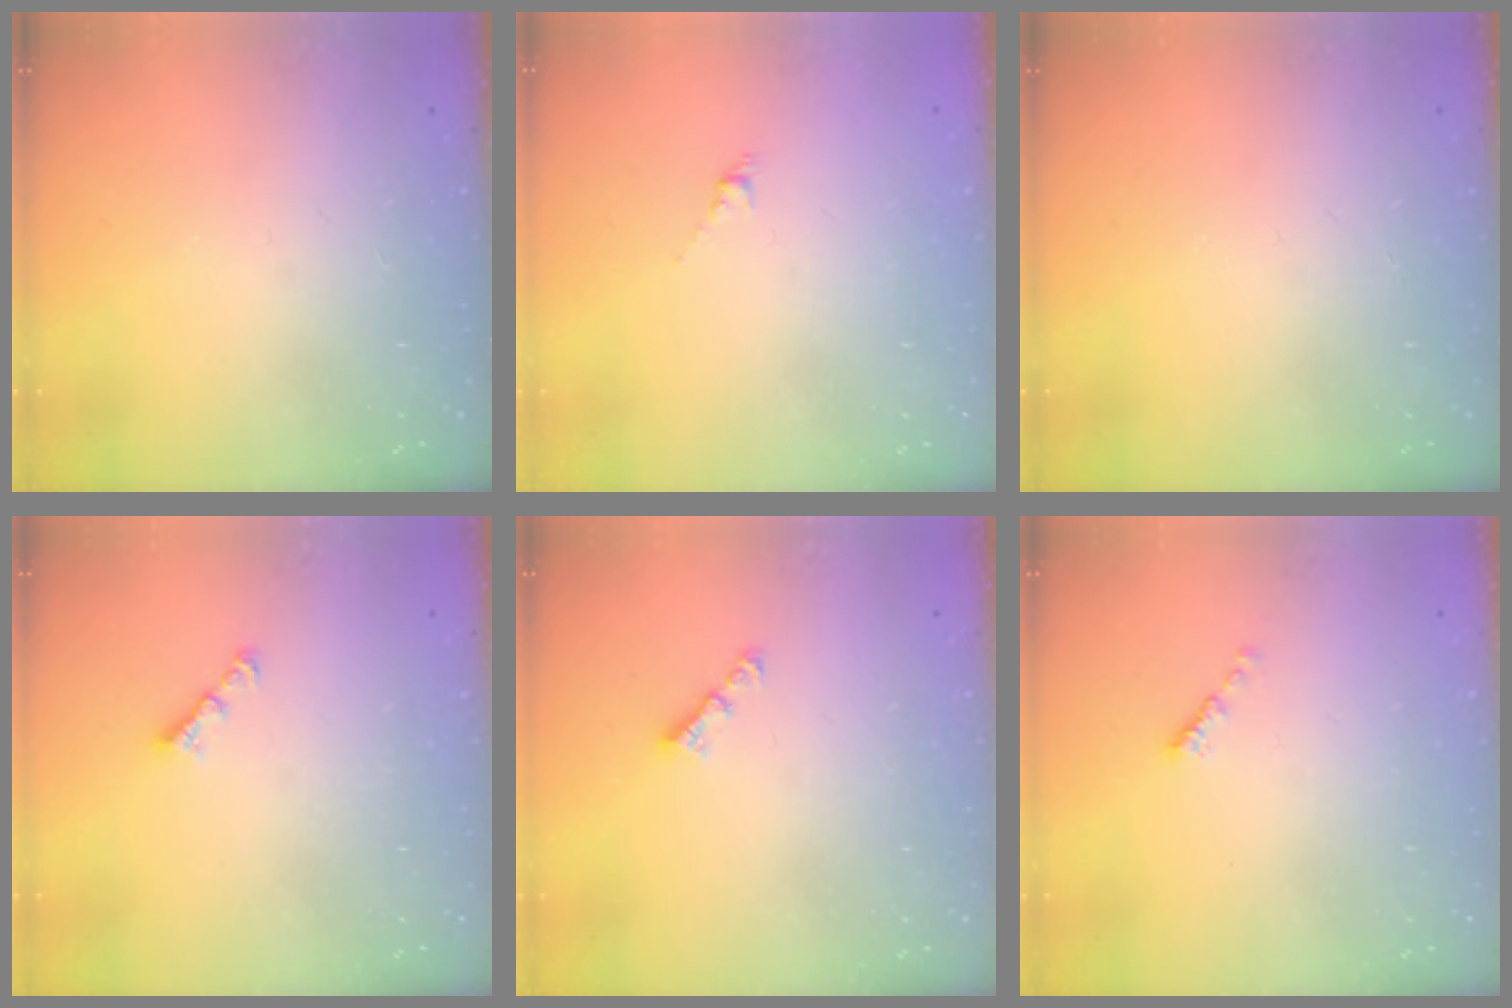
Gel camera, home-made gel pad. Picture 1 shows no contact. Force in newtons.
{"total": 0.0}
{"total": 0.0}
{"total": 2.9, "press": 2.8, "slide": 0.6}
{"total": 3.3, "press": 3.3, "slide": 0.4}
{"total": 0.0}